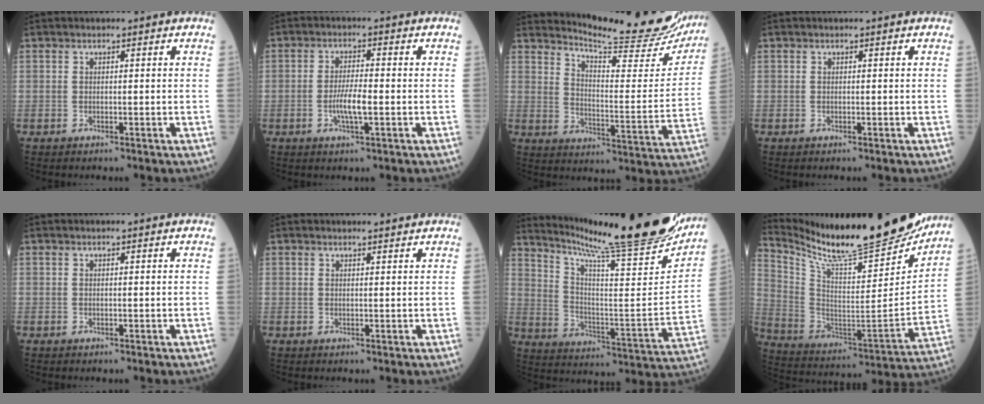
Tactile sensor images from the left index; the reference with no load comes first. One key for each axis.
{"total": 4.3, "fx": -1.1, "fy": 0.6, "fz": 4.1, "tx": -0.082, "ty": -0.003, "tz": -0.021}
{"total": 20.8, "fx": 19.5, "fy": 2.1, "fz": 6.8, "tx": -0.100, "ty": -0.081, "tz": 0.244}
{"total": 0.0}
{"total": 0.0}
{"total": 2.0, "fx": 1.9, "fy": 0.2, "fz": 0.2, "tx": -0.011, "ty": 0.004, "tz": 0.025}
{"total": 26.9, "fx": 23.6, "fy": 0.4, "fz": 13.0, "tx": -0.218, "ty": -0.086, "tz": 0.331}
{"total": 25.8, "fx": 22.7, "fy": 2.9, "fz": 11.9, "tx": -0.216, "ty": -0.069, "tz": 0.346}